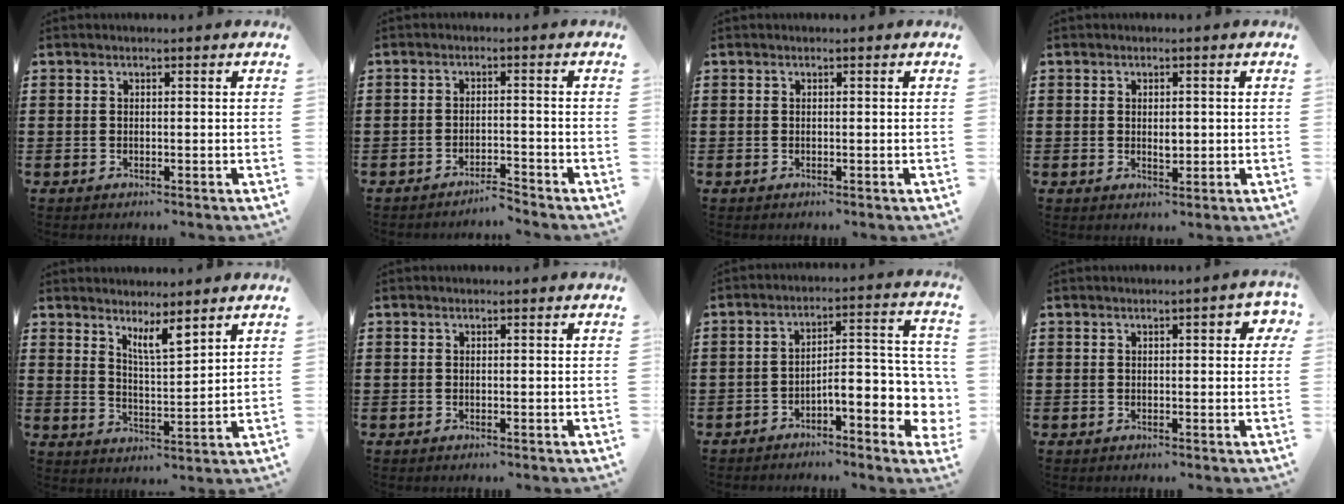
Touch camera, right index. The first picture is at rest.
{"total": 2.6, "force": [-2.5, -0.1, 0.3], "torque": [-0.010, -0.001, -0.054]}
{"total": 0.0}
{"total": 1.9, "force": [0.2, 0.8, 1.7], "torque": [-0.035, 0.003, 0.002]}
{"total": 5.0, "force": [4.1, 0.8, 2.8], "torque": [-0.057, -0.013, 0.071]}
{"total": 0.0}
{"total": 6.6, "force": [-3.2, 2.1, 5.4], "torque": [-0.075, -0.021, -0.063]}
{"total": 2.6, "force": [0.6, 0.8, 2.4], "torque": [-0.032, 0.000, 0.005]}